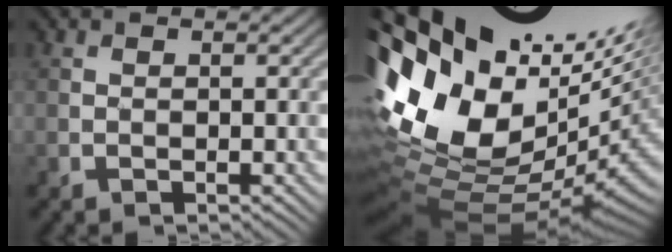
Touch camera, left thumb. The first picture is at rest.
{"total": 19.4, "force": [3.9, 10.2, 16.0], "torque": [-0.293, -0.003, 0.112]}